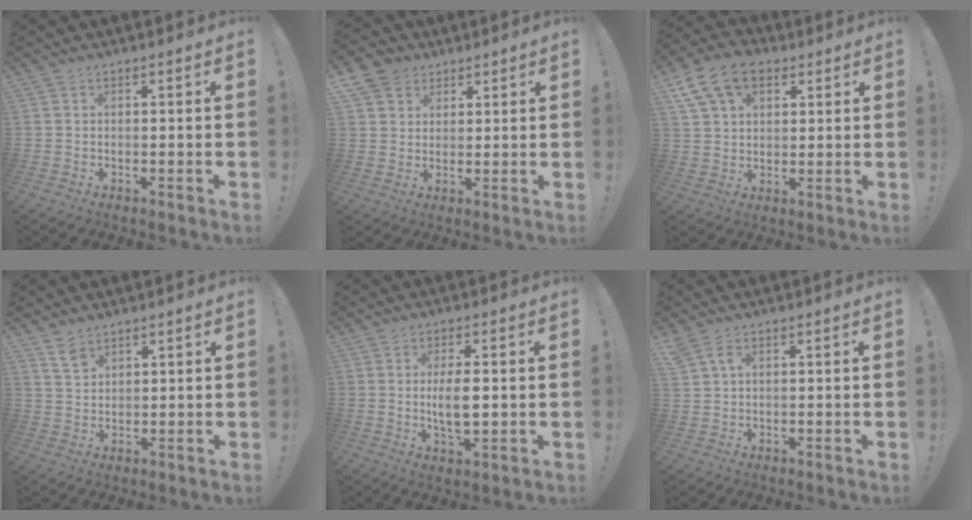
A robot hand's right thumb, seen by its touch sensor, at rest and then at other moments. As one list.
[{"total": 7.7, "force": [4.4, 6.1, 1.8], "torque": [-0.028, -0.025, 0.088]}, {"total": 14.0, "force": [6.6, 9.3, 8.0], "torque": [-0.145, -0.021, 0.129]}, {"total": 4.9, "force": [3.6, 2.7, 1.9], "torque": [-0.025, -0.023, 0.067]}, {"total": 7.4, "force": [0.0, 2.9, 6.8], "torque": [-0.123, -0.010, -0.007]}, {"total": 3.9, "force": [1.9, 2.3, 2.6], "torque": [-0.040, -0.006, 0.035]}]